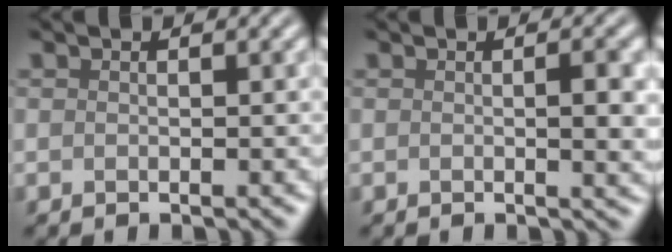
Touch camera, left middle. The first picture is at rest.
{"total": 2.4, "force": [0.1, 0.5, 2.4], "torque": [-0.032, -0.002, 0.000]}